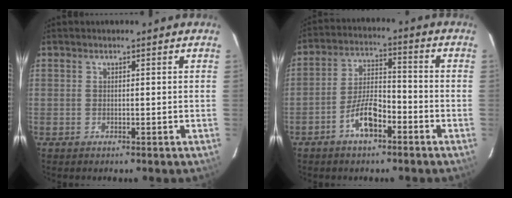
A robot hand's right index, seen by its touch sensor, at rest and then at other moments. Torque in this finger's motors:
{"motor_torque": [1.08, -0.40, 0.37, 0.09]}